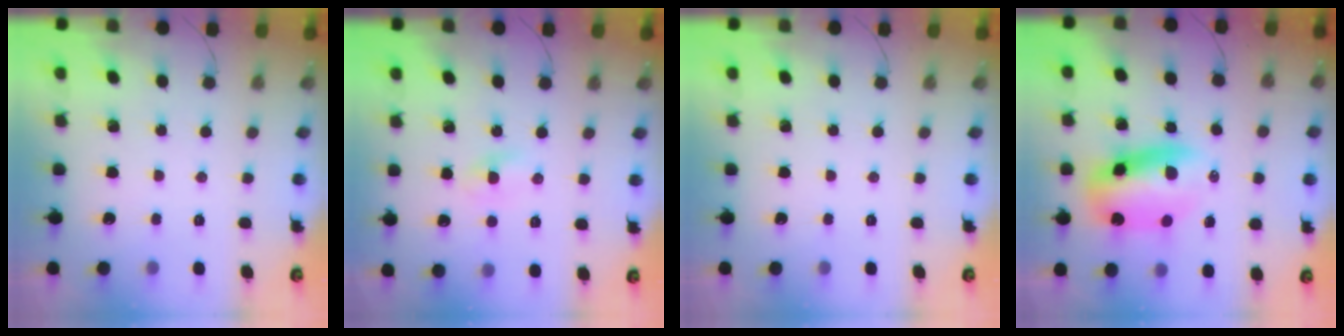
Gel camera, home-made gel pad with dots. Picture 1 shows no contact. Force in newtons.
{"total": 1.8, "press": 1.5, "slide": 0.9}
{"total": 0.0}
{"total": 11.4, "press": 11.1, "slide": 2.7}